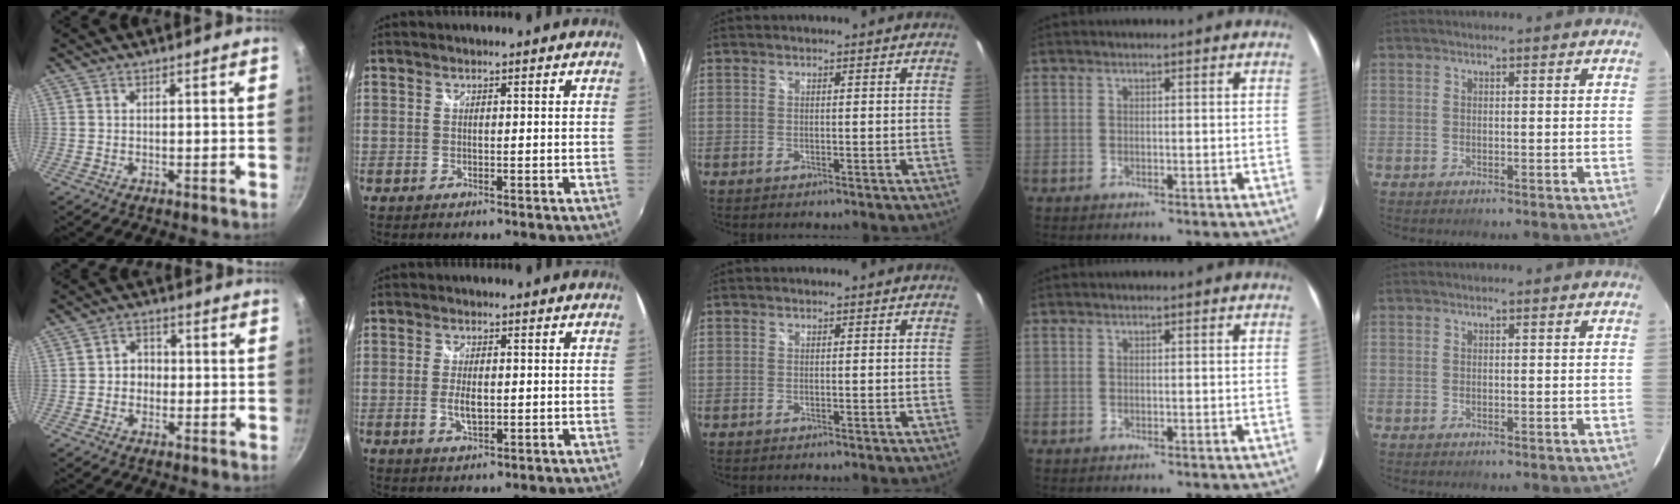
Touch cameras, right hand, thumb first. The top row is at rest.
{"thumb": {"total": 3.9, "force": [-0.4, 3.4, 1.8], "torque": [0.000, 0.008, -0.011]}, "index": {"total": 3.9, "force": [-0.5, 1.8, 3.4], "torque": [-0.066, -0.005, -0.009]}}